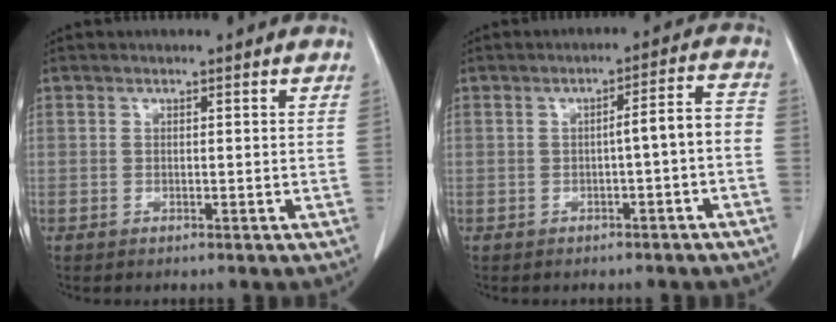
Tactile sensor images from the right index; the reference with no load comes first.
{"total": 4.8, "force": [-1.5, 0.1, 4.5], "torque": [-0.060, 0.021, -0.020]}